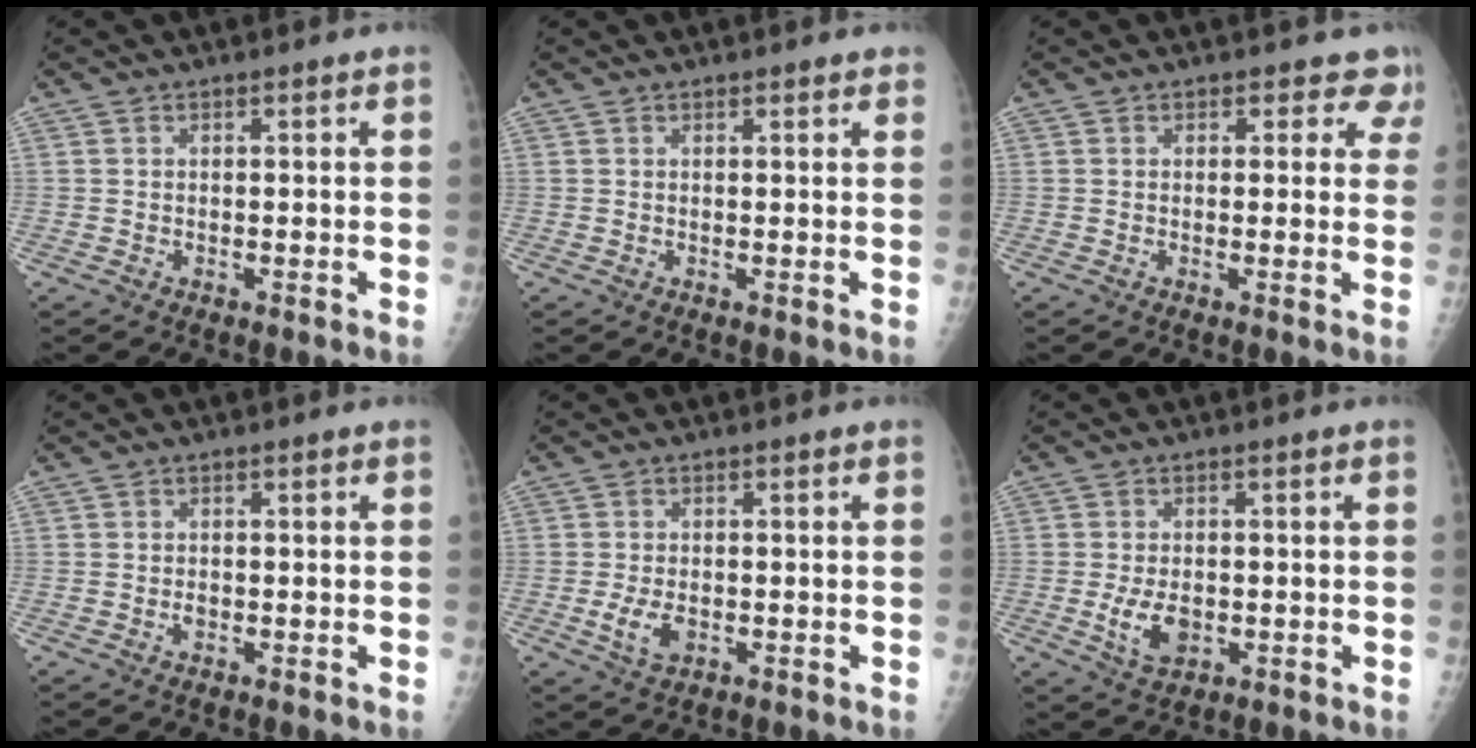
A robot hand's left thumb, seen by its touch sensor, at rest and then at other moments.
{"total": 1.4, "force": [1.1, 0.6, 0.7], "torque": [0.000, -0.002, 0.009]}
{"total": 4.2, "force": [3.0, 2.8, 1.0], "torque": [0.030, -0.013, 0.017]}
{"total": 1.1, "force": [-0.2, 0.8, 0.7], "torque": [-0.007, 0.001, -0.005]}
{"total": 4.5, "force": [-1.1, 2.8, 3.4], "torque": [-0.063, -0.004, -0.016]}
{"total": 6.0, "force": [-1.2, 3.8, 4.5], "torque": [-0.075, -0.006, -0.016]}